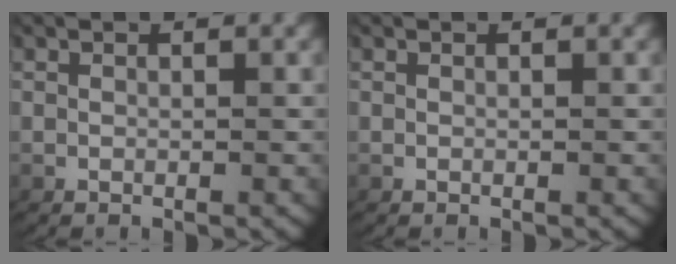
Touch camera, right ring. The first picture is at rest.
{"total": 0.0}